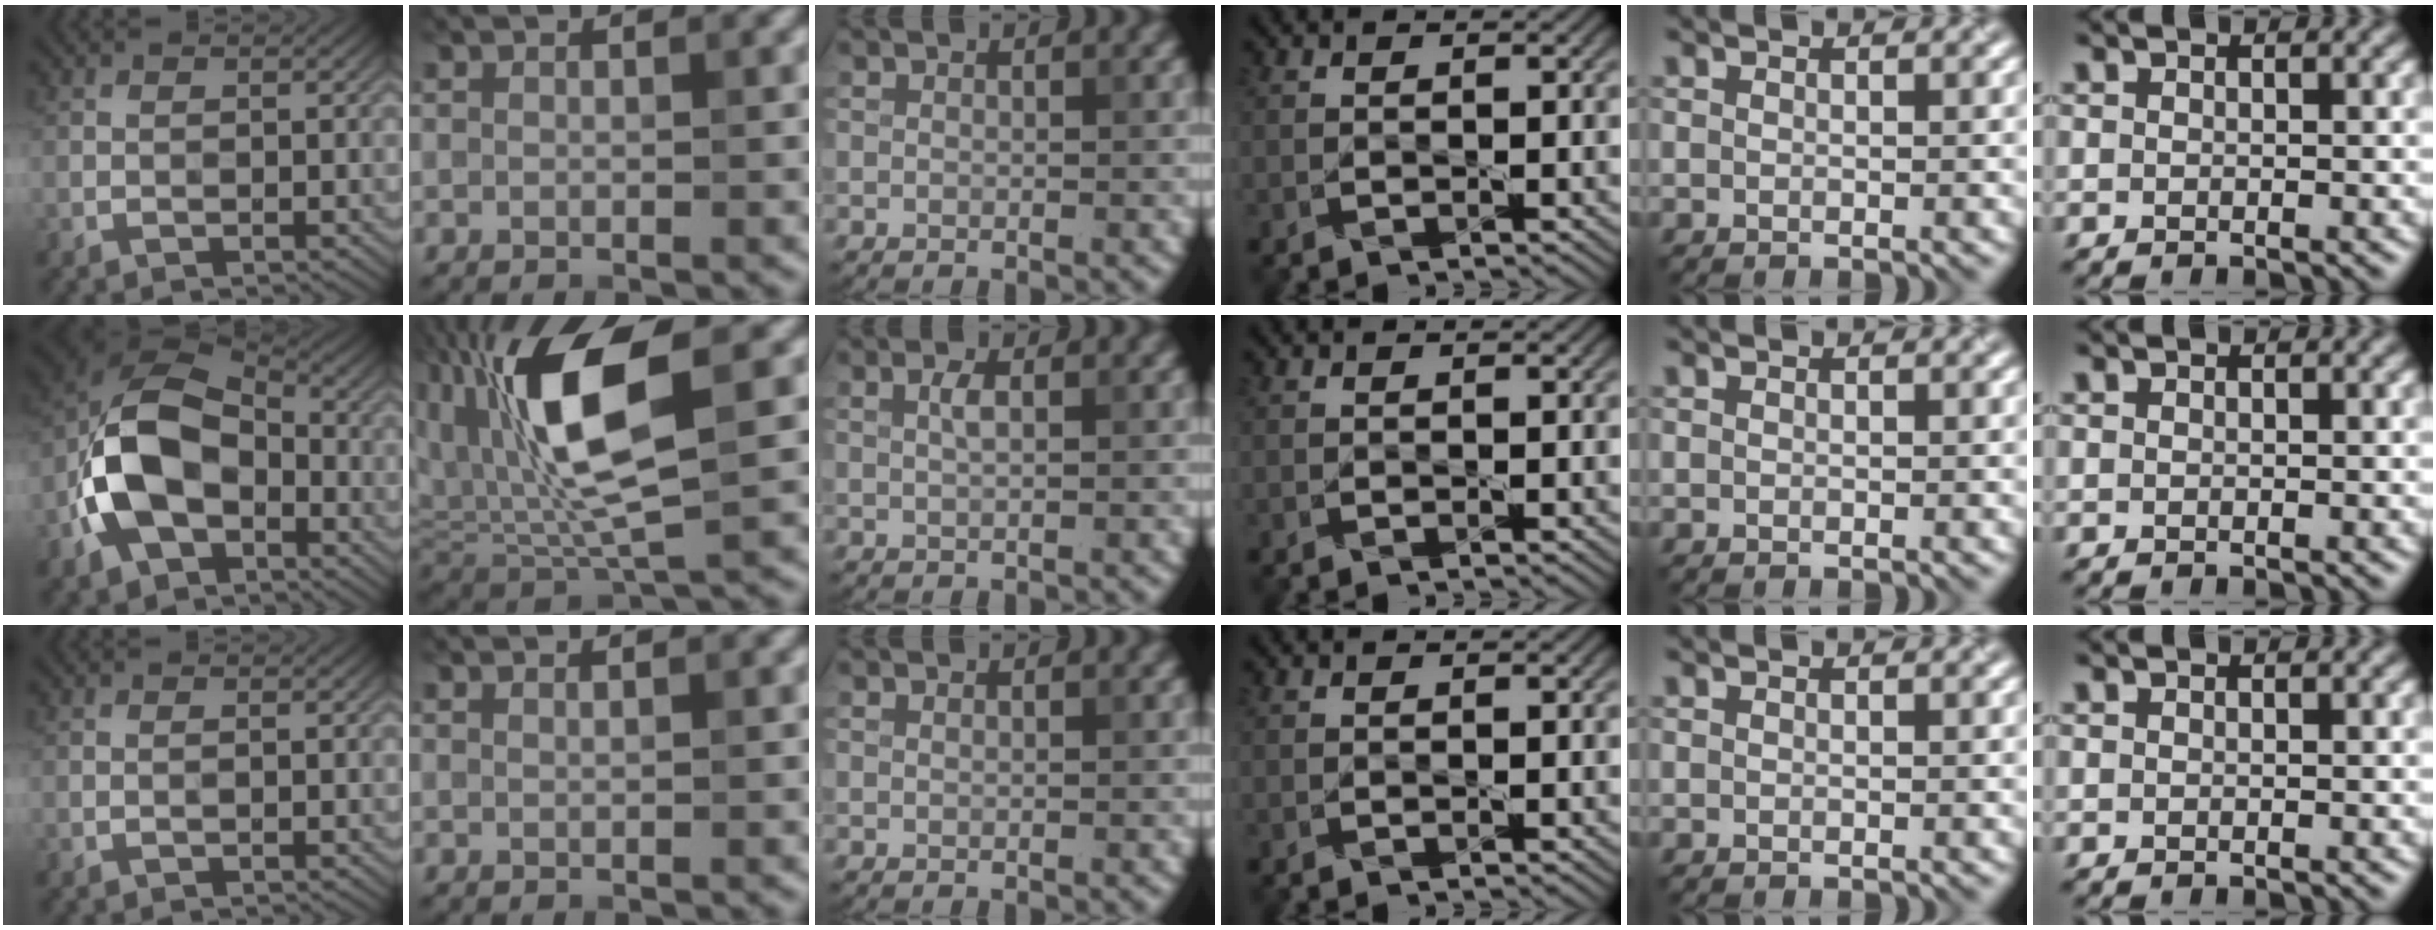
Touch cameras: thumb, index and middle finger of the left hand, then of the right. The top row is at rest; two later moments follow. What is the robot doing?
{"motion": "lift_and_place", "object": "knife"}